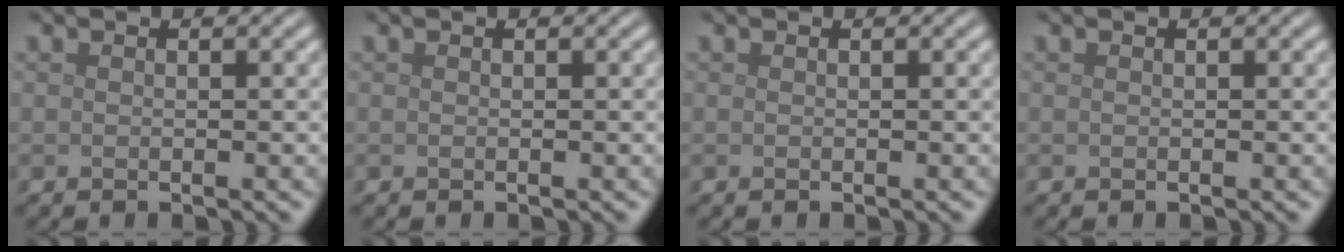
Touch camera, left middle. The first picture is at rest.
{"total": 0.0}
{"total": 0.0}
{"total": 0.0}